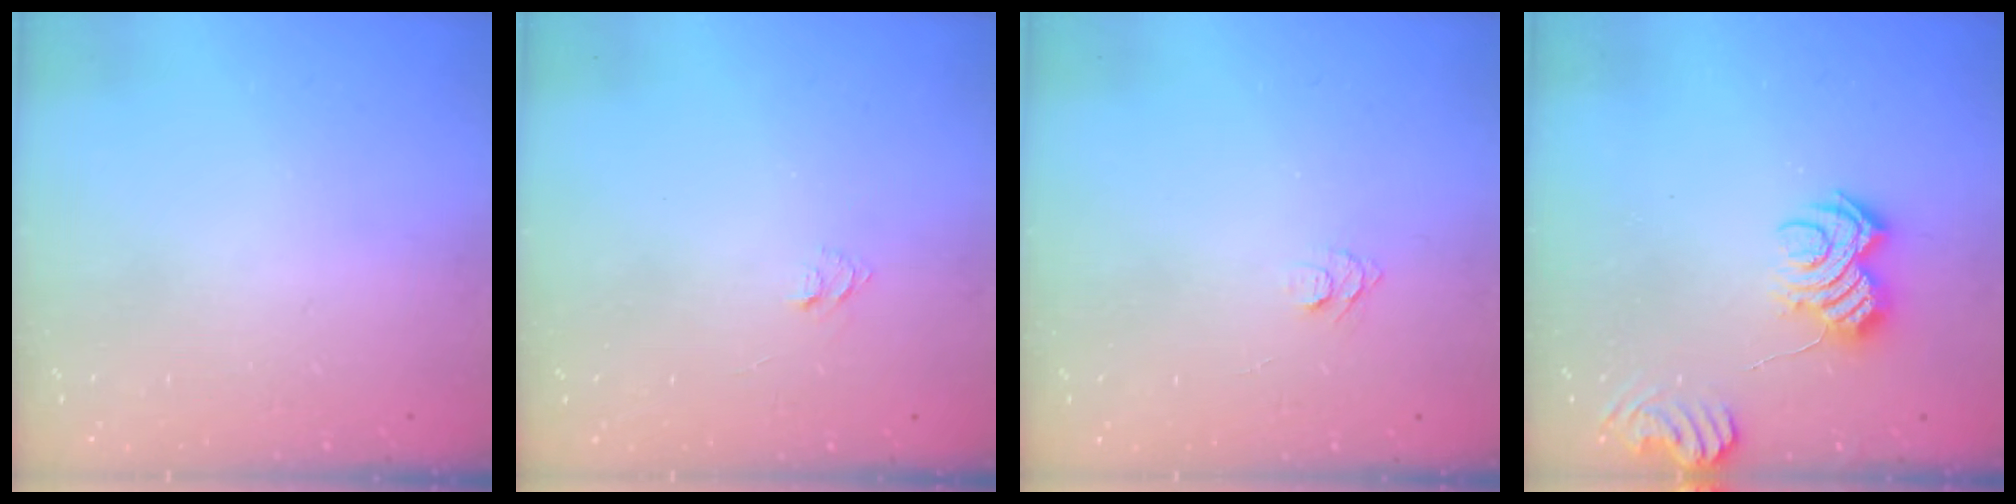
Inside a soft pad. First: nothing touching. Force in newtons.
{"total": 3.9, "press": 3.9, "slide": 0.4}
{"total": 5.5, "press": 5.5, "slide": 0.7}
{"total": 6.9, "press": 6.9, "slide": 0.5}